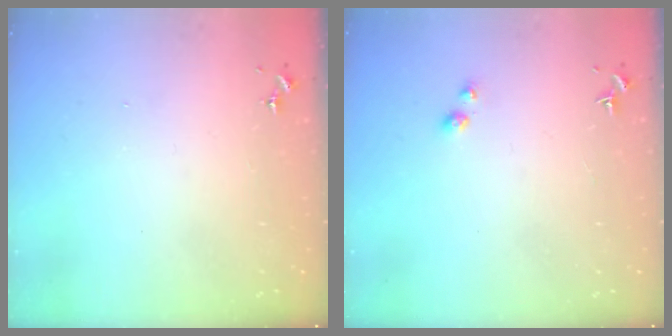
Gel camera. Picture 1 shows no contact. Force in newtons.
{"total": 2.9, "press": 2.8, "slide": 0.4}